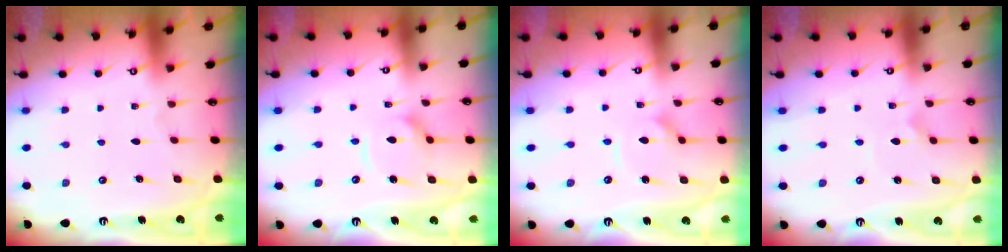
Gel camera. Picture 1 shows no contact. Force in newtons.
{"total": 9.0, "press": 8.9, "slide": 0.8}
{"total": 4.8, "press": 4.8, "slide": 0.4}
{"total": 2.3, "press": 2.3, "slide": 0.0}